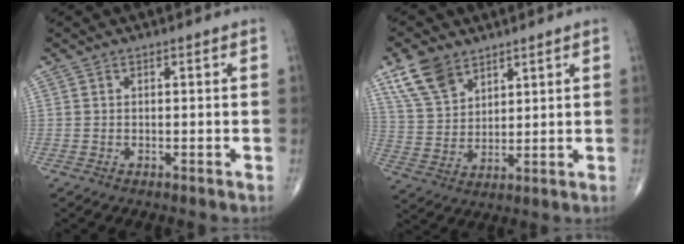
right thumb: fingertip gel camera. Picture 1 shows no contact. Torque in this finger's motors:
{"motor_torque": [-0.67, 0.96, 0.06, 0.15, 0.08]}